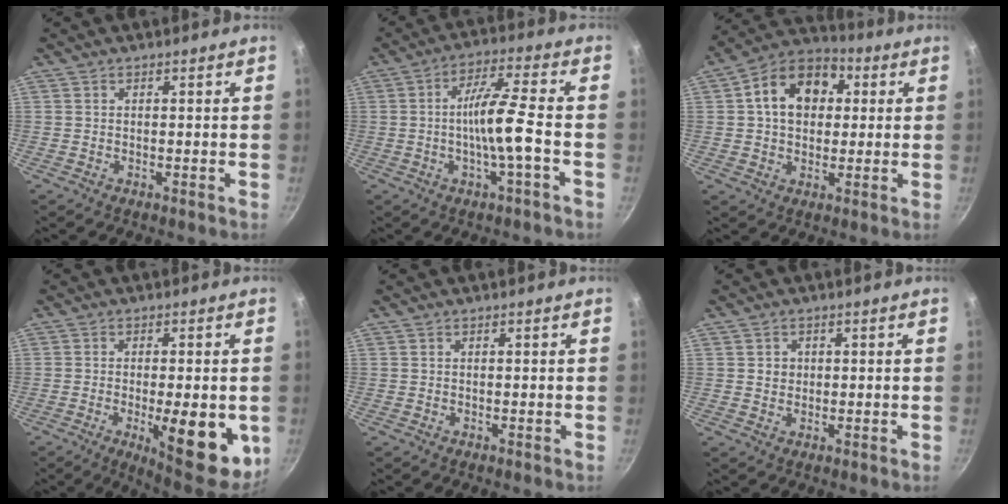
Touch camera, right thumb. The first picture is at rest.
{"total": 9.3, "force": [-2.0, 0.6, 9.1], "torque": [-0.166, 0.026, -0.038]}
{"total": 13.8, "force": [2.8, 10.2, 8.9], "torque": [-0.112, 0.023, 0.028]}
{"total": 14.7, "force": [-3.4, 4.8, 13.4], "torque": [-0.154, -0.001, -0.037]}
{"total": 0.0}
{"total": 2.1, "force": [0.3, 1.9, 0.7], "torque": [-0.001, 0.004, 0.004]}